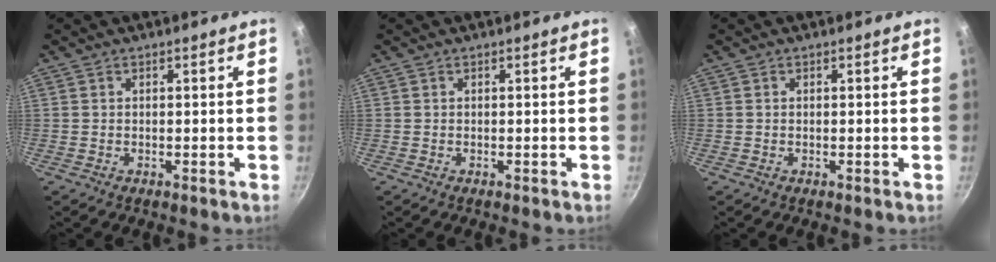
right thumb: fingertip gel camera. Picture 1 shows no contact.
{"total": 0.0}
{"total": 0.0}